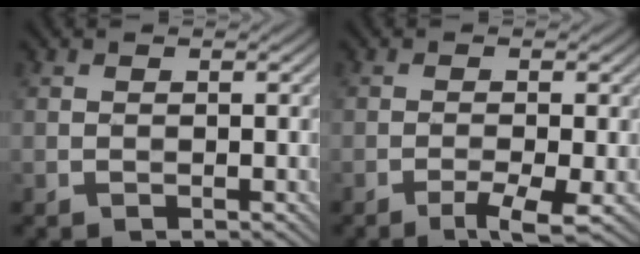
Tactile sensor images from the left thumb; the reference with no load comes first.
{"total": 3.1, "force": [-1.7, 0.1, 2.6], "torque": [-0.049, 0.001, -0.035]}